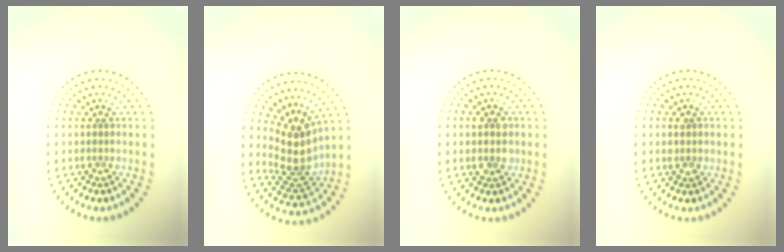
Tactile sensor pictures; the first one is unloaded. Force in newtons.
{"total": 3.8, "press": 2.9, "slide": 2.4}
{"total": 2.4, "press": 2.4, "slide": 0.2}
{"total": 1.1, "press": 1.1, "slide": 0.2}